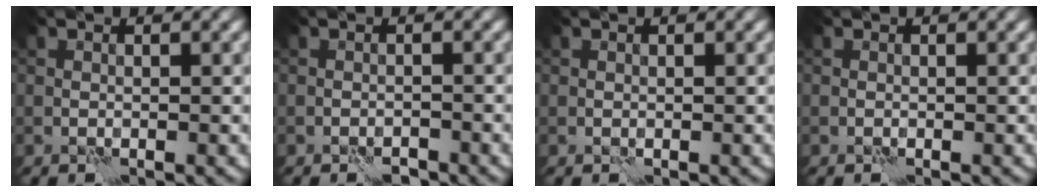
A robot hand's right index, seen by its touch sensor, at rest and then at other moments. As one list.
[{"total": 1.3, "force": [-1.1, 0.5, 0.4], "torque": [-0.001, 0.004, -0.018]}, {"total": 0.0}, {"total": 0.0}]